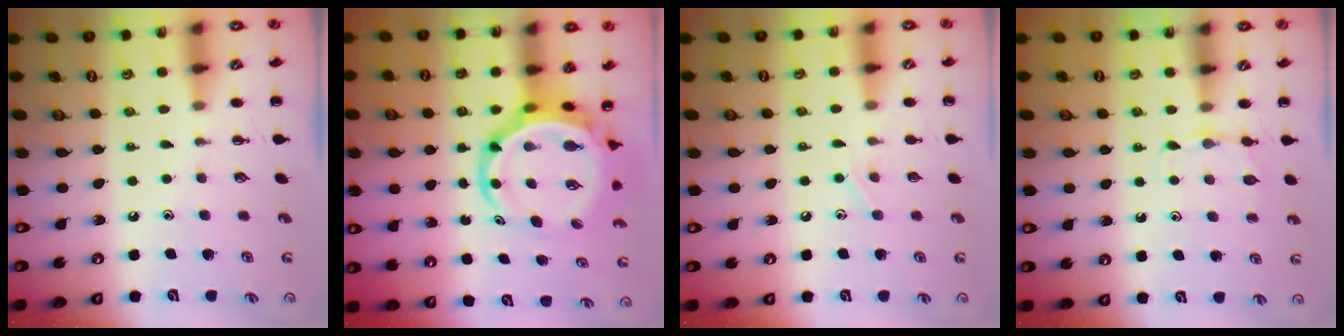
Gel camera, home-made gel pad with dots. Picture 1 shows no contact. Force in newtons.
{"total": 8.6, "press": 8.1, "slide": 2.9}
{"total": 4.2, "press": 4.1, "slide": 1.1}
{"total": 4.8, "press": 4.6, "slide": 1.3}